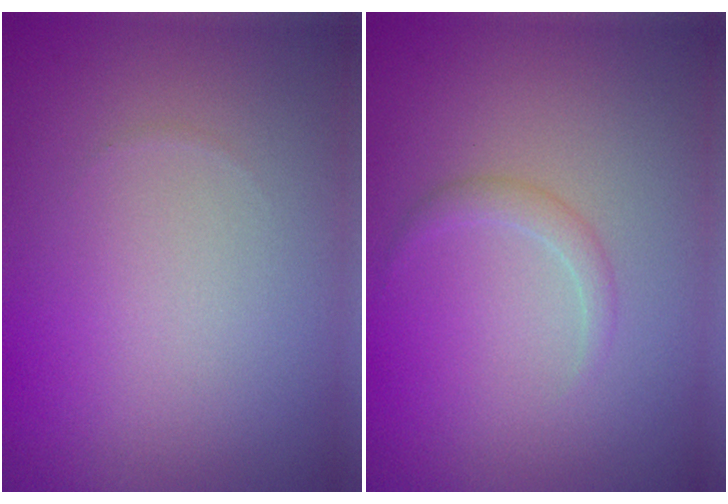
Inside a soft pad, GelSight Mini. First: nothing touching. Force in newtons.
{"total": 1.1, "press": 1.1, "slide": 0.1}